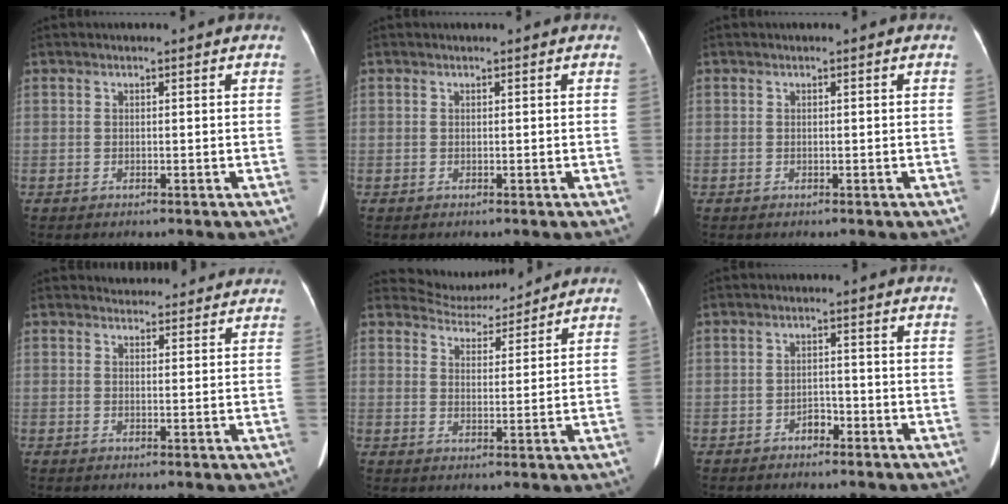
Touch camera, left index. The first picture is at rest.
{"total": 0.0}
{"total": 0.0}
{"total": 7.5, "force": [7.1, 2.3, 1.0], "torque": [0.007, 0.016, 0.069]}
{"total": 6.7, "force": [6.6, 1.1, -0.2], "torque": [-0.003, 0.013, 0.103]}
{"total": 2.0, "force": [-1.6, 0.9, 0.8], "torque": [-0.009, 0.003, -0.025]}